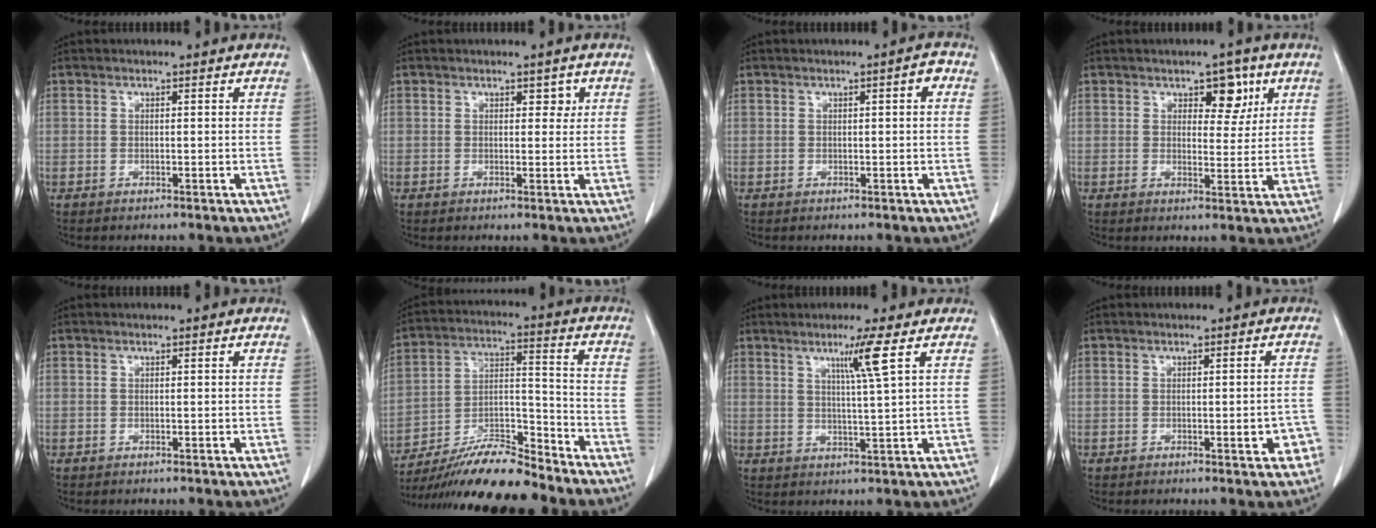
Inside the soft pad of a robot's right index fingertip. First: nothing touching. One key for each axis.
{"total": 1.9, "fx": 0.9, "fy": 1.2, "fz": 1.1, "tx": -0.006, "ty": -0.001, "tz": 0.010}
{"total": 1.7, "fx": 0.5, "fy": 0.4, "fz": 1.6, "tx": -0.020, "ty": 0.006, "tz": 0.005}
{"total": 5.2, "fx": 2.7, "fy": 2.8, "fz": 3.4, "tx": -0.037, "ty": 0.004, "tz": 0.037}
{"total": 0.0}
{"total": 13.9, "fx": -12.5, "fy": 1.4, "fz": 5.9, "tx": -0.097, "ty": 0.010, "tz": -0.224}
{"total": 5.1, "fx": 2.4, "fy": -1.5, "fz": 4.3, "tx": -0.078, "ty": -0.011, "tz": 0.046}
{"total": 3.0, "fx": -1.4, "fy": 0.8, "fz": 2.5, "tx": -0.023, "ty": 0.000, "tz": -0.016}